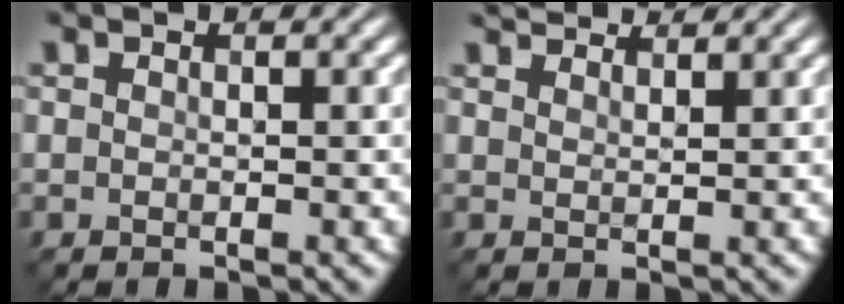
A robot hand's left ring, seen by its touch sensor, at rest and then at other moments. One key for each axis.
{"total": 3.9, "fx": 3.6, "fy": 0.7, "fz": 1.3, "tx": -0.013, "ty": 0.004, "tz": 0.044}